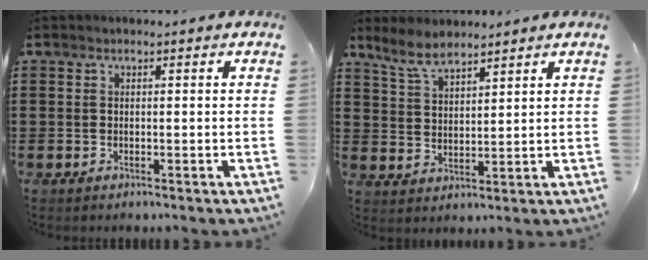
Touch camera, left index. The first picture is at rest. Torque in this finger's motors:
{"motor_torque": [1.89, 0.25, 0.15, 0.09]}